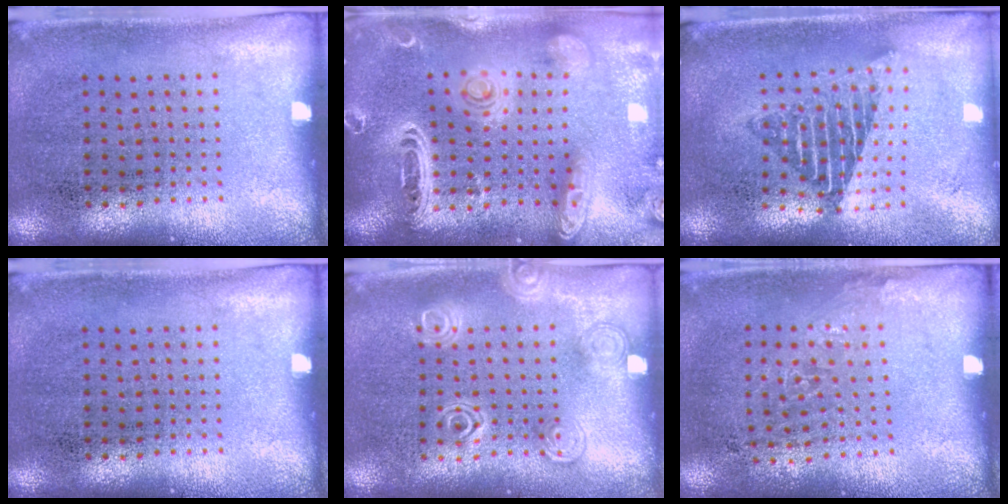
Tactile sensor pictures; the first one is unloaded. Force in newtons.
{"total": 3.4, "press": 2.8, "slide": 2.0}
{"total": 1.7, "press": 1.4, "slide": 1.0}
{"total": 0.0}
{"total": 2.1, "press": 2.0, "slide": 0.3}
{"total": 1.0, "press": 0.8, "slide": 0.6}